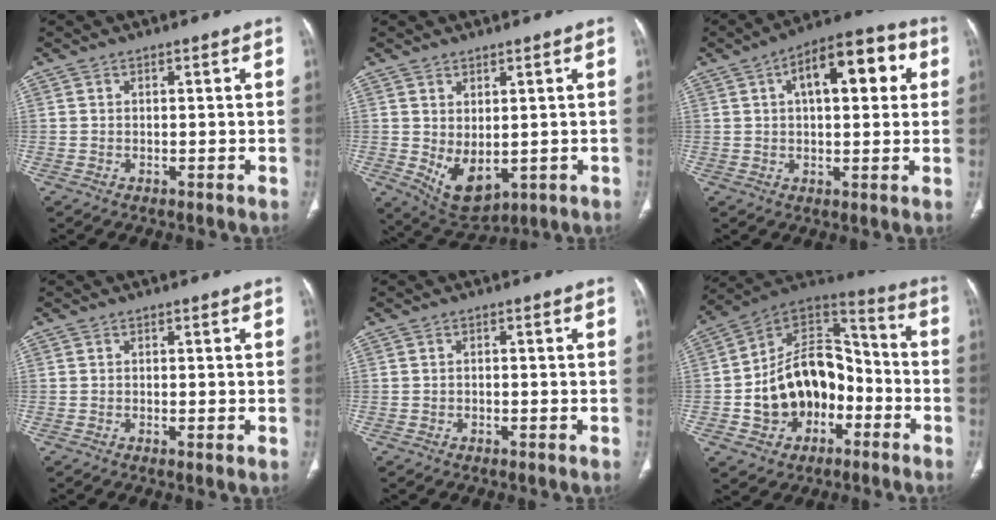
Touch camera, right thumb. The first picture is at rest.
{"total": 7.8, "force": [-0.6, 4.5, 6.3], "torque": [-0.093, -0.009, 0.019]}
{"total": 14.4, "force": [4.2, 6.6, 12.1], "torque": [-0.142, 0.022, 0.055]}
{"total": 0.9, "force": [-0.2, 0.2, 0.9], "torque": [-0.022, -0.004, -0.004]}
{"total": 0.6, "force": [-0.3, 0.5, 0.3], "torque": [-0.003, 0.002, -0.007]}
{"total": 18.8, "force": [-5.1, 13.8, 11.6], "torque": [-0.141, 0.069, -0.084]}